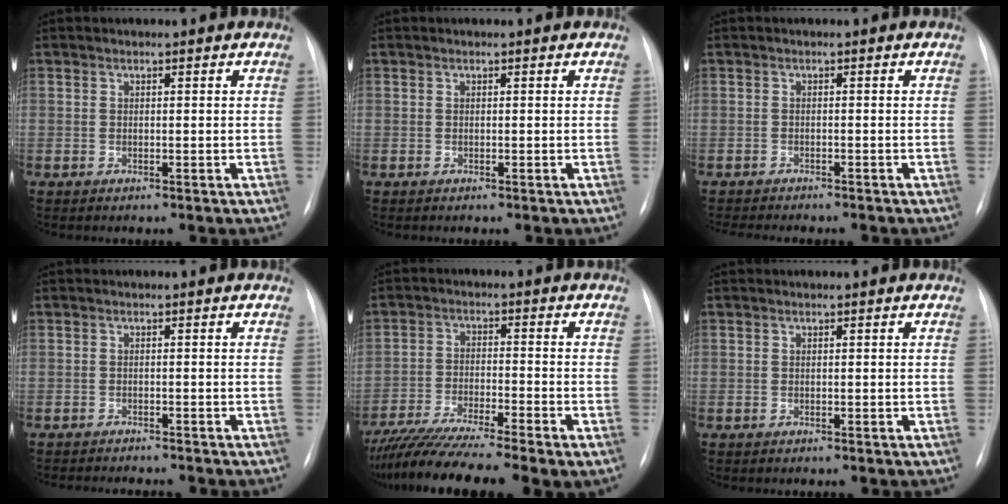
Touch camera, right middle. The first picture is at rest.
{"total": 0.0}
{"total": 8.4, "force": [-7.5, 1.5, 3.6], "torque": [-0.047, -0.005, -0.097]}
{"total": 7.3, "force": [-6.7, 1.0, 2.7], "torque": [-0.031, -0.008, -0.087]}
{"total": 14.0, "force": [-10.9, 0.7, 8.7], "torque": [-0.166, -0.034, -0.181]}
{"total": 0.0}